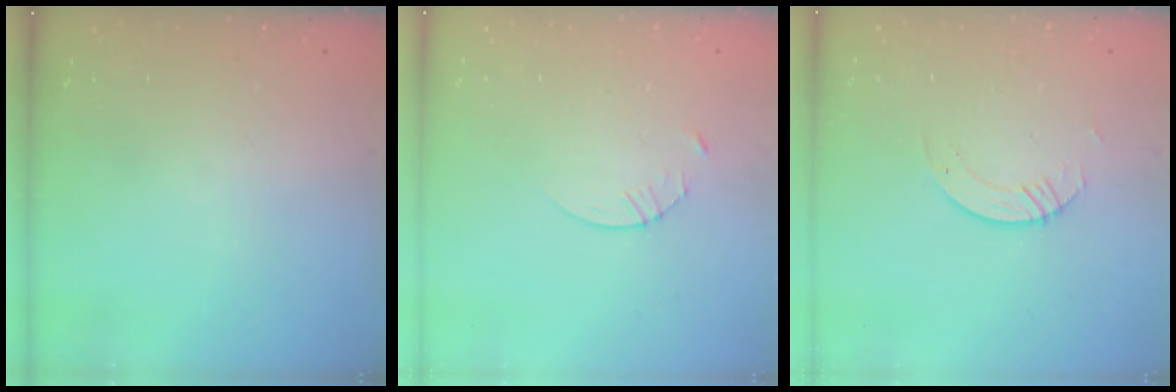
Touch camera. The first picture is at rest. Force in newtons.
{"total": 2.9, "press": 2.9, "slide": 0.4}
{"total": 2.2, "press": 2.2, "slide": 0.2}